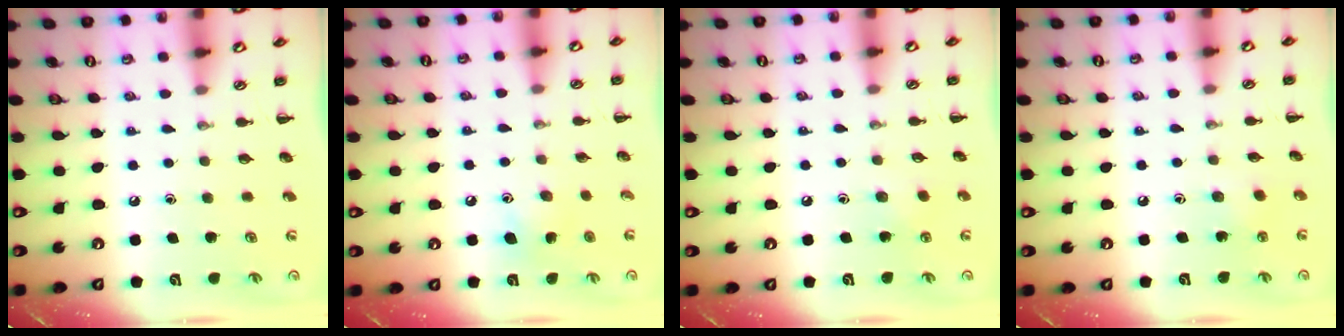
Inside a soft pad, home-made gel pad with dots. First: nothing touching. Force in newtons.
{"total": 5.3, "press": 4.9, "slide": 2.0}
{"total": 3.6, "press": 3.5, "slide": 0.9}
{"total": 3.5, "press": 3.3, "slide": 1.0}